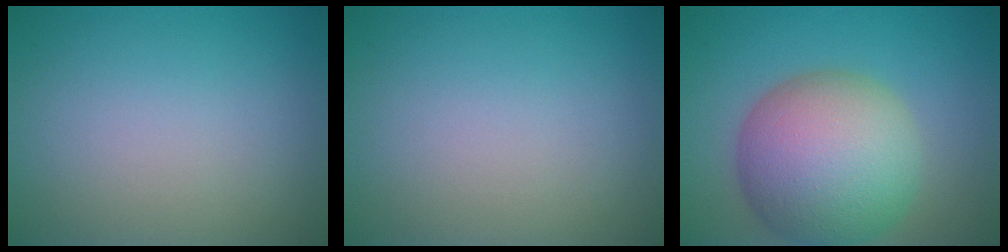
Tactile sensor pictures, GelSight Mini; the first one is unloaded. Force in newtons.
{"total": 0.0}
{"total": 11.3, "press": 11.3, "slide": 0.4}